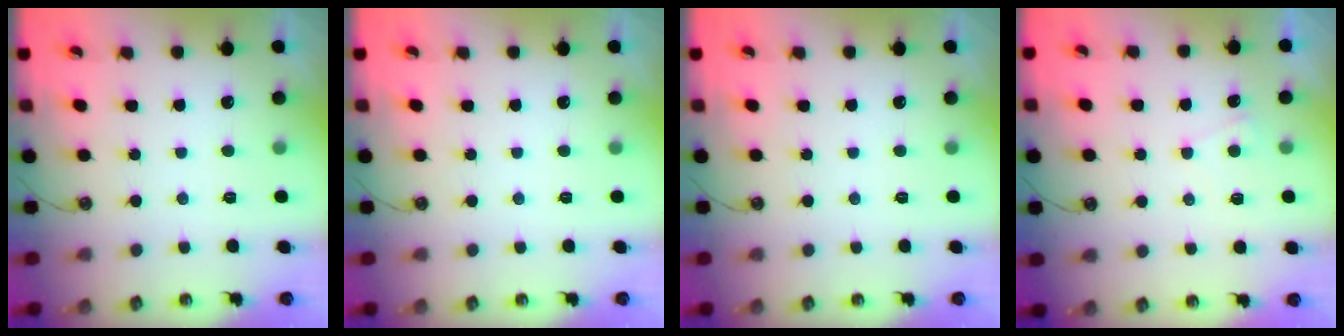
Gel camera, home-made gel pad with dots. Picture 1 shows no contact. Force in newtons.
{"total": 0.0}
{"total": 0.0}
{"total": 2.4, "press": 2.4, "slide": 0.3}